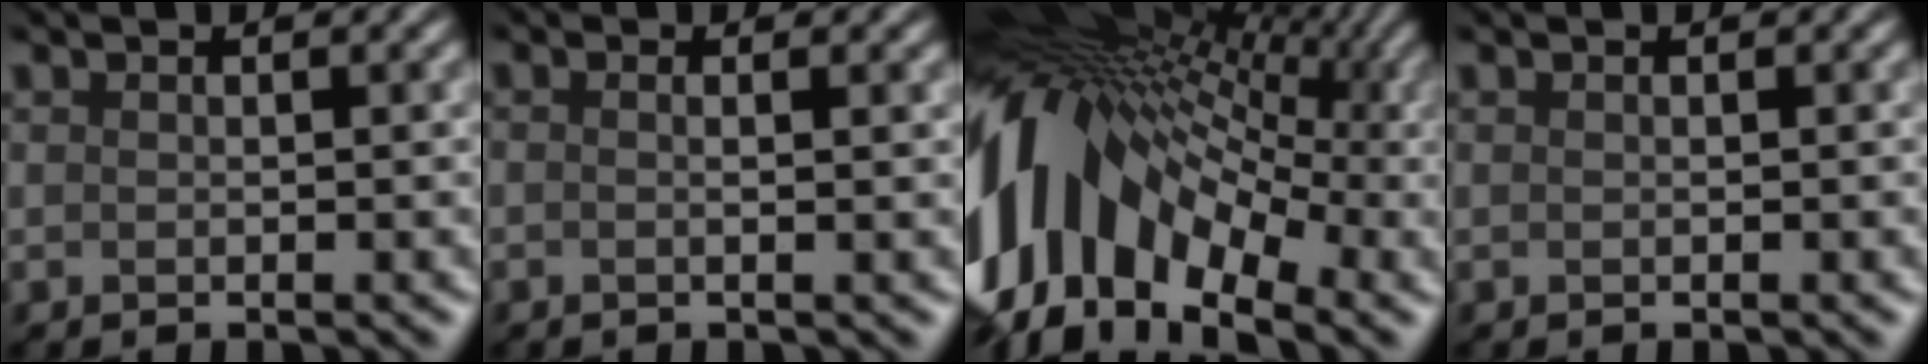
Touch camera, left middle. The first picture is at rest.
{"total": 1.5, "force": [0.3, 0.8, 1.2], "torque": [0.004, 0.006, -0.018]}
{"total": 12.9, "force": [-0.8, 8.2, 9.9], "torque": [-0.225, 0.025, -0.005]}
{"total": 0.0}